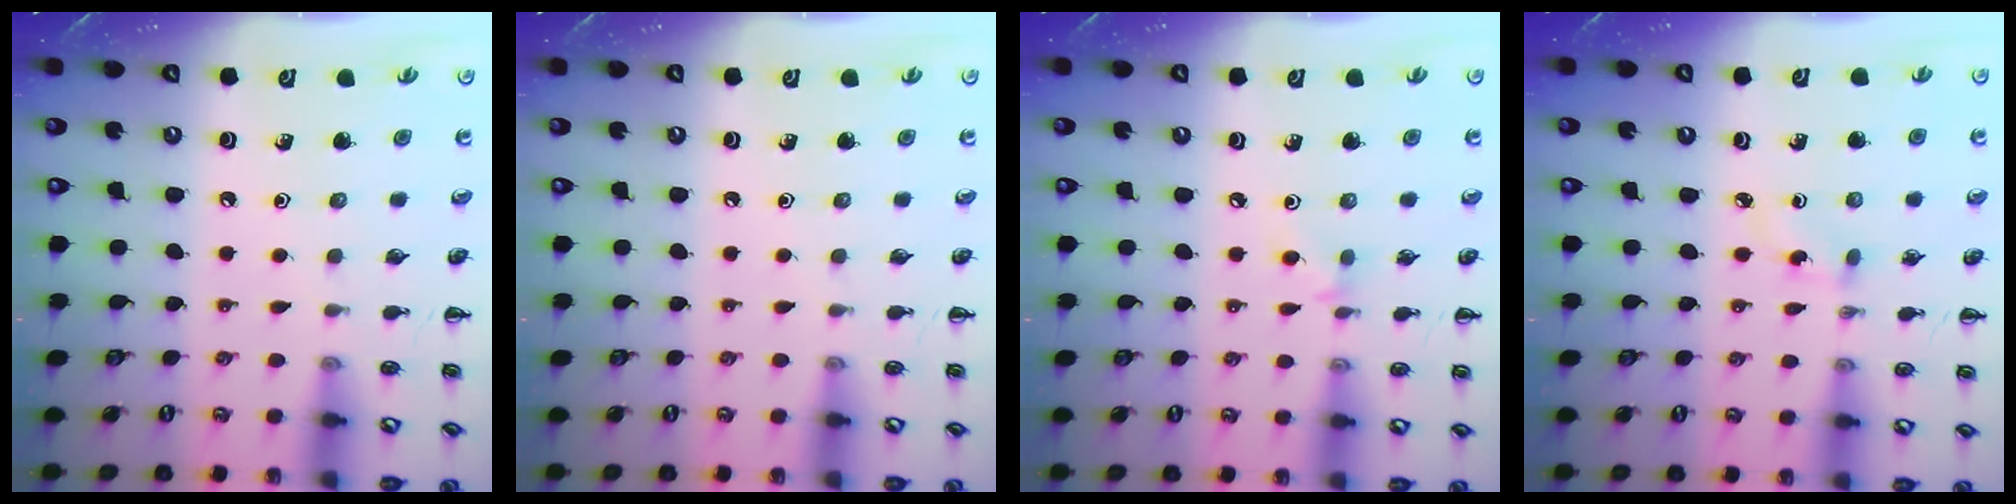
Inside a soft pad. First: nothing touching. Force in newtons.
{"total": 0.0}
{"total": 3.9, "press": 3.6, "slide": 1.5}
{"total": 3.6, "press": 3.3, "slide": 1.5}